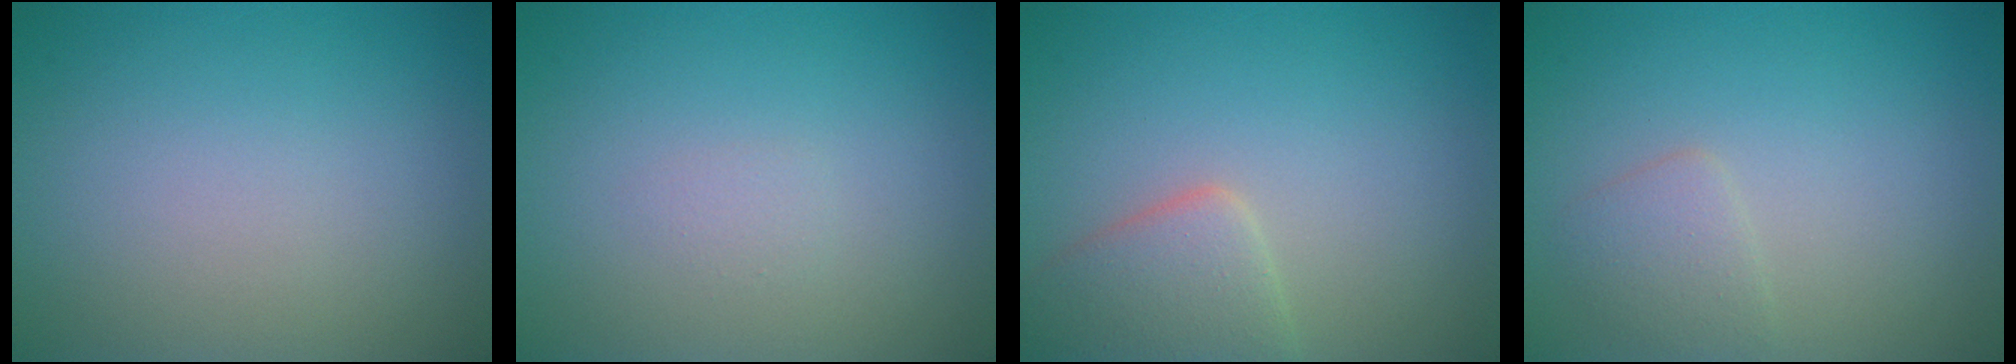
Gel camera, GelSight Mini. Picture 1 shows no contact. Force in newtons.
{"total": 0.5, "press": 0.5, "slide": 0.1}
{"total": 3.6, "press": 3.6, "slide": 0.1}
{"total": 1.7, "press": 1.7, "slide": 0.0}